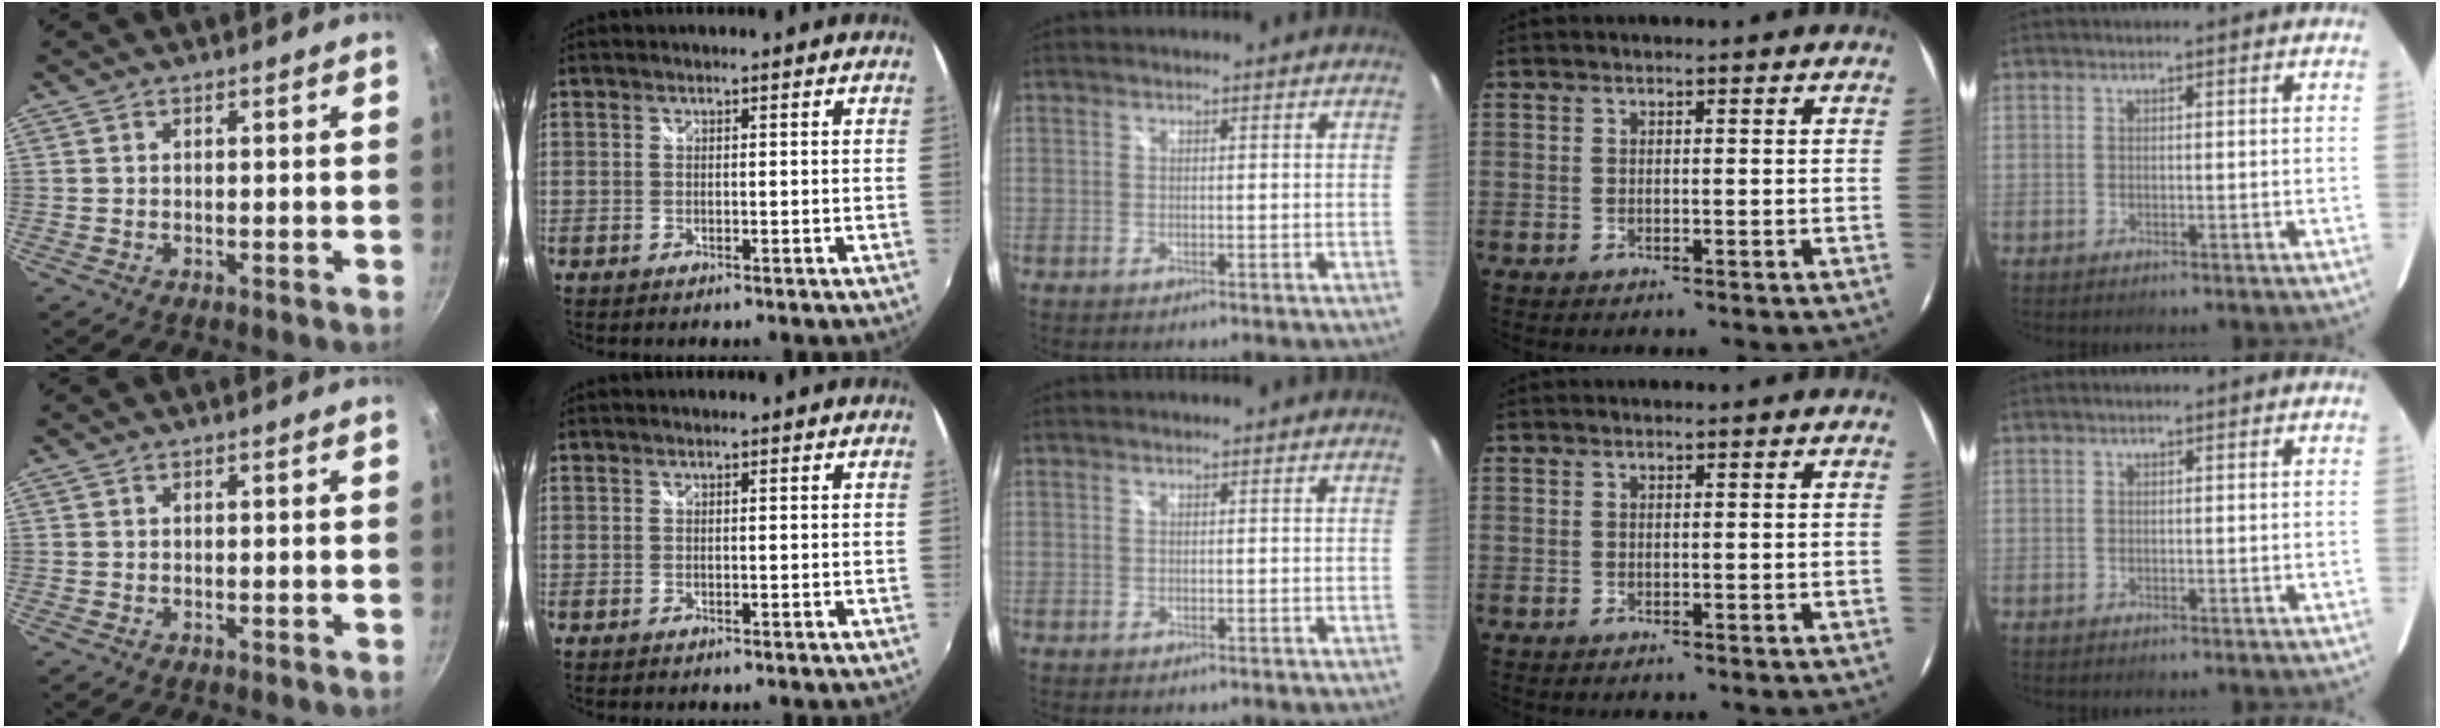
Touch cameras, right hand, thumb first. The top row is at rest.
{}